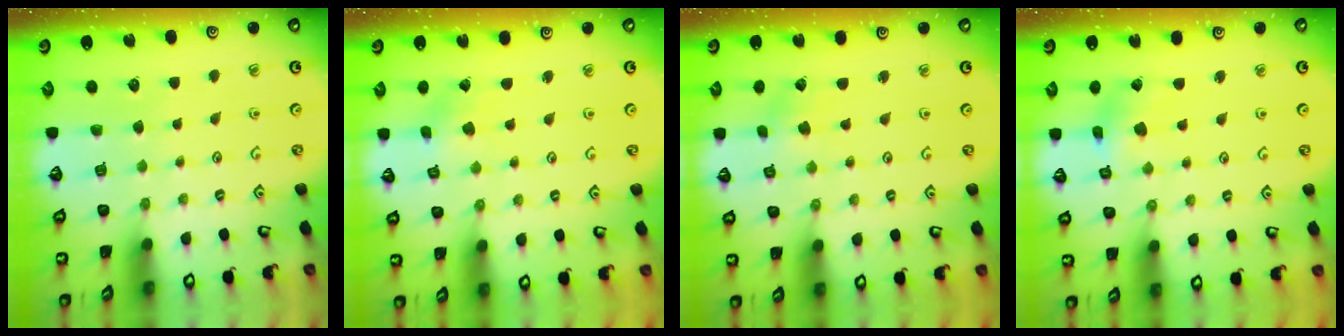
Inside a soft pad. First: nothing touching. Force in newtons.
{"total": 0.9, "press": 0.9, "slide": 0.1}
{"total": 0.6, "press": 0.5, "slide": 0.1}
{"total": 2.8, "press": 2.7, "slide": 0.4}